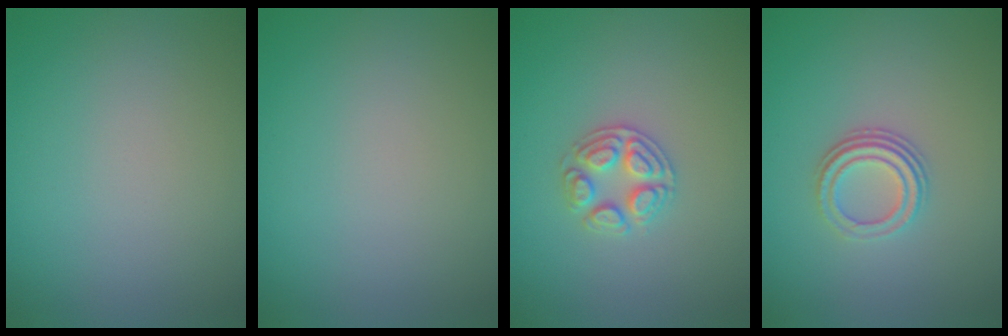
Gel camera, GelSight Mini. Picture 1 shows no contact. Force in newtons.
{"total": 0.0}
{"total": 2.6, "press": 2.5, "slide": 0.5}
{"total": 3.0, "press": 2.2, "slide": 2.0}